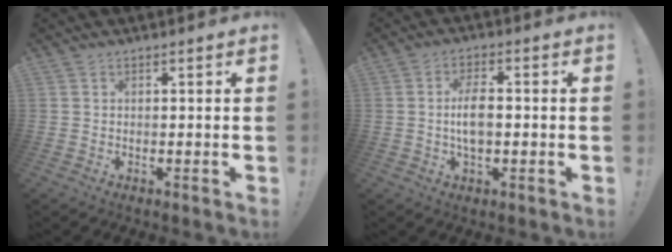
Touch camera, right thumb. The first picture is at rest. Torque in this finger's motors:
{"motor_torque": [0.87, 0.59, 0.47, -0.46, 0.00]}